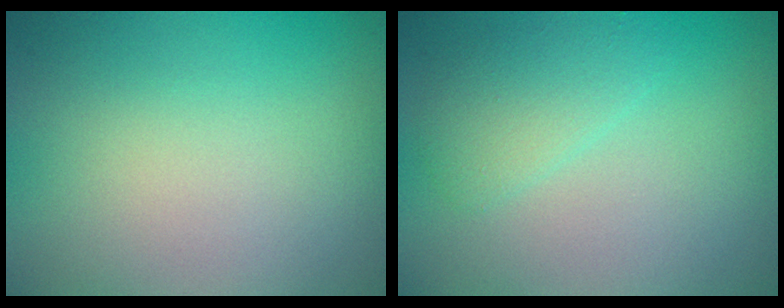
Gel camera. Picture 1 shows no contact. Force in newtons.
{"total": 2.2, "press": 2.2, "slide": 0.1}